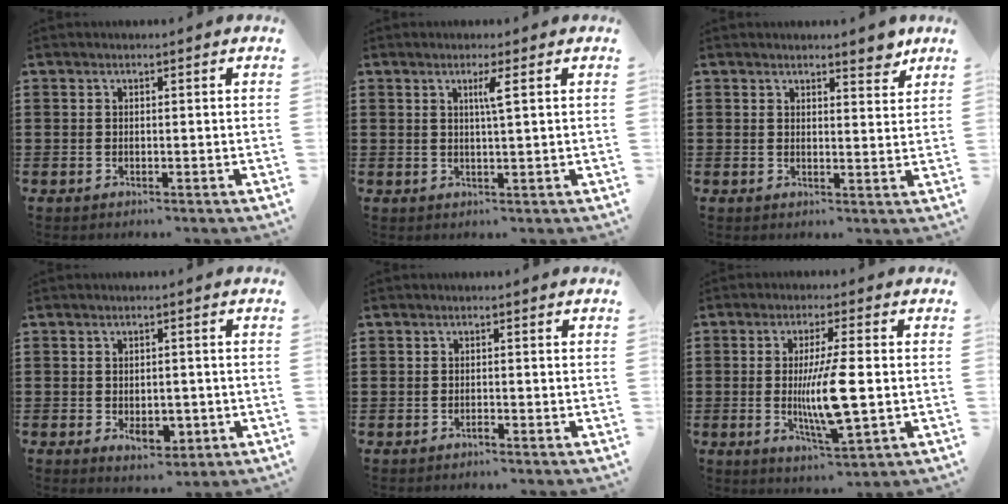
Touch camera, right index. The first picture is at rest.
{"total": 2.2, "force": [0.8, -0.4, 2.0], "torque": [-0.040, -0.006, 0.010]}
{"total": 3.3, "force": [2.9, 0.9, 1.4], "torque": [-0.015, -0.004, 0.050]}
{"total": 3.6, "force": [-1.0, 2.2, 2.7], "torque": [-0.039, 0.000, -0.017]}
{"total": 0.6, "force": [-0.6, 0.2, 0.1], "torque": [-0.002, 0.002, -0.013]}
{"total": 9.7, "force": [-0.8, 1.7, 9.5], "torque": [-0.188, -0.017, -0.020]}